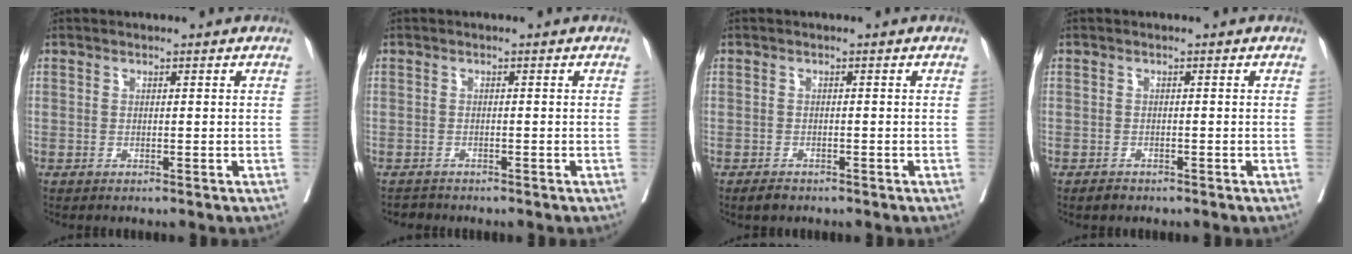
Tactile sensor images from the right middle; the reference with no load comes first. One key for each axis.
{"total": 1.4, "fx": -1.3, "fy": 0.4, "fz": -0.2, "tx": 0.001, "ty": -0.004, "tz": -0.023}
{"total": 1.8, "fx": -1.4, "fy": 0.8, "fz": 0.7, "tx": -0.015, "ty": -0.001, "tz": -0.018}
{"total": 1.2, "fx": -1.0, "fy": 0.6, "fz": 0.3, "tx": -0.008, "ty": 0.000, "tz": -0.014}